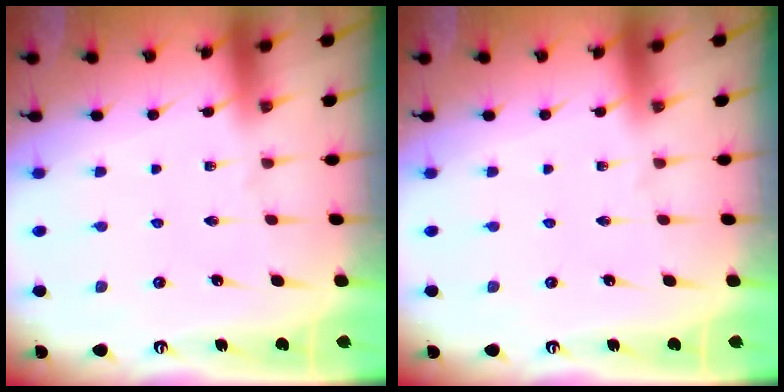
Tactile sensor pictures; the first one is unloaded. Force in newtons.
{"total": 0.0}